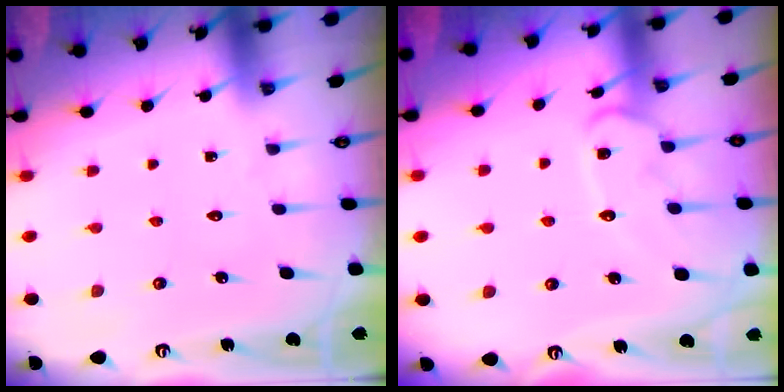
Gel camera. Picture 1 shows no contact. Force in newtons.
{"total": 11.4, "press": 11.4, "slide": 1.0}